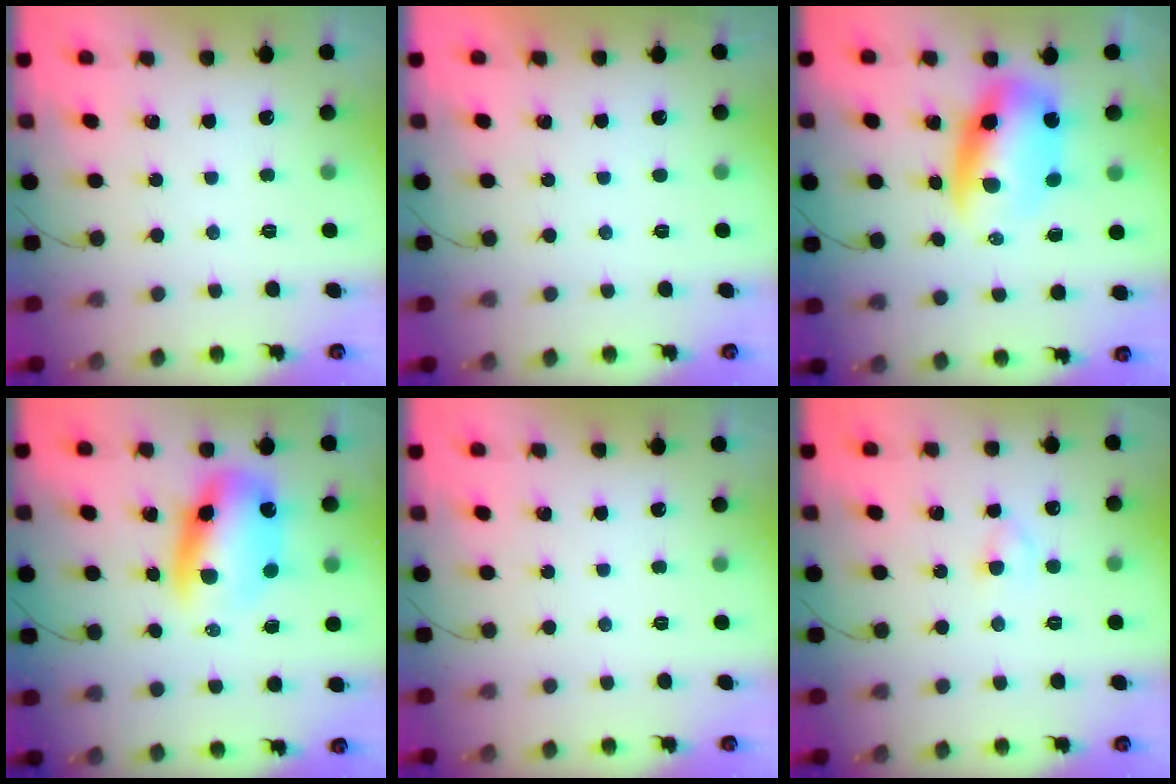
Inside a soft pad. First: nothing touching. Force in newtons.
{"total": 0.9, "press": 0.9, "slide": 0.1}
{"total": 10.2, "press": 9.9, "slide": 2.2}
{"total": 11.3, "press": 10.9, "slide": 3.0}
{"total": 0.0}
{"total": 1.9, "press": 1.7, "slide": 0.8}